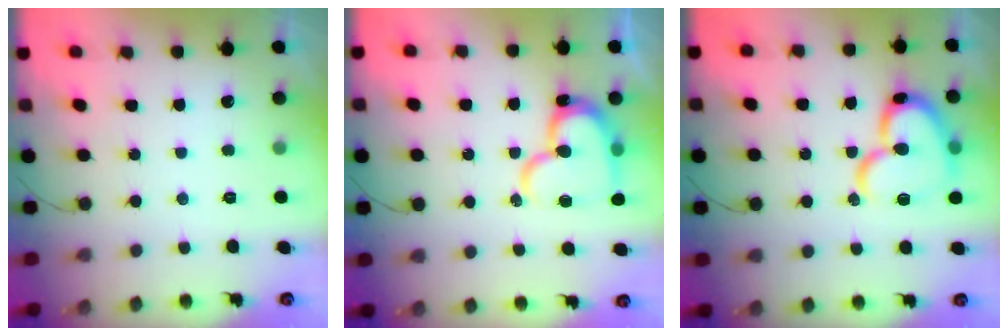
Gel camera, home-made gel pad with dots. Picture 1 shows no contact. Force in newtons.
{"total": 17.2, "press": 17.2, "slide": 1.5}
{"total": 18.1, "press": 18.0, "slide": 1.8}